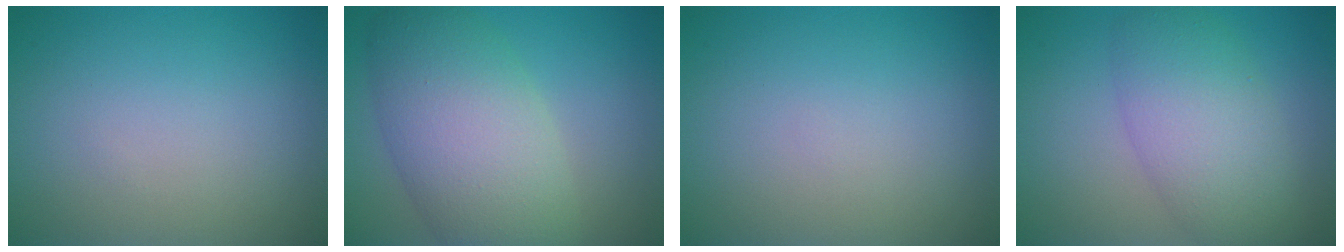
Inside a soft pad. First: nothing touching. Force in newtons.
{"total": 9.0, "press": 9.0, "slide": 0.4}
{"total": 0.0}
{"total": 6.2, "press": 6.2, "slide": 0.1}